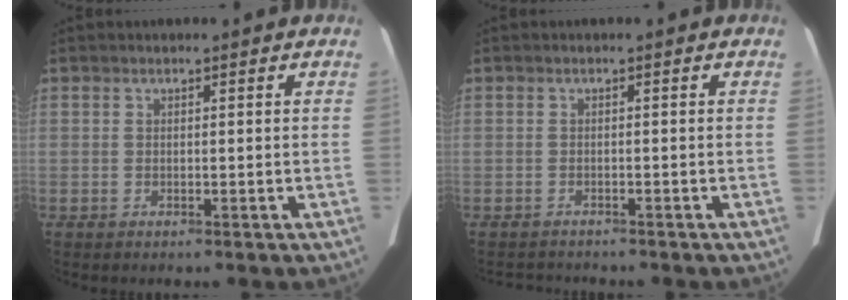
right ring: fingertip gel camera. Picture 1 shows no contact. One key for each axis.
{"total": 3.1, "fx": -3.0, "fy": 0.7, "fz": 0.5, "tx": -0.008, "ty": -0.009, "tz": -0.042}